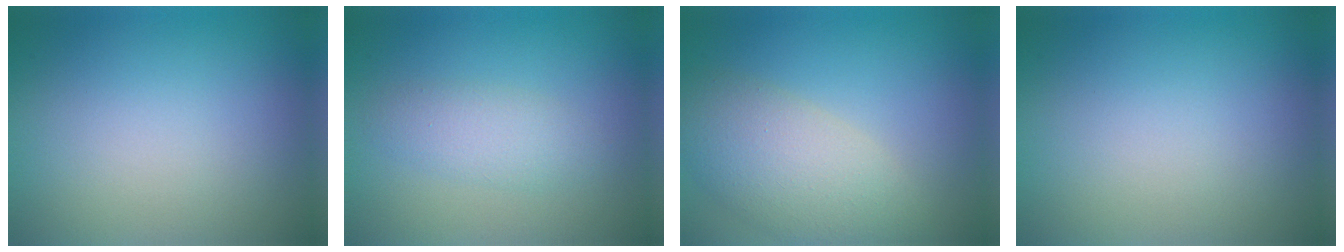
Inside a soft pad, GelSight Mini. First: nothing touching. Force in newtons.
{"total": 2.4, "press": 2.4, "slide": 0.1}
{"total": 6.3, "press": 6.3, "slide": 0.5}
{"total": 0.0}